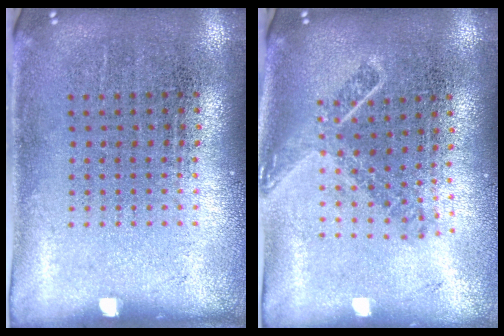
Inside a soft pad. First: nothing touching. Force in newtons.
{"total": 1.8, "press": 1.3, "slide": 1.3}